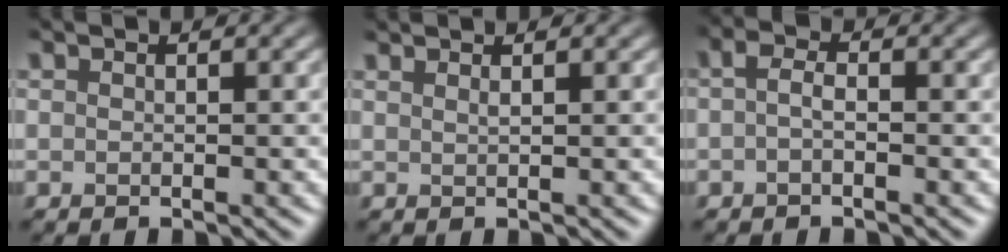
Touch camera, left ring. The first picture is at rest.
{"total": 1.2, "force": [0.8, 0.4, 0.8], "torque": [-0.004, -0.001, 0.007]}
{"total": 1.5, "force": [-0.3, 0.5, 1.4], "torque": [-0.028, 0.001, -0.010]}